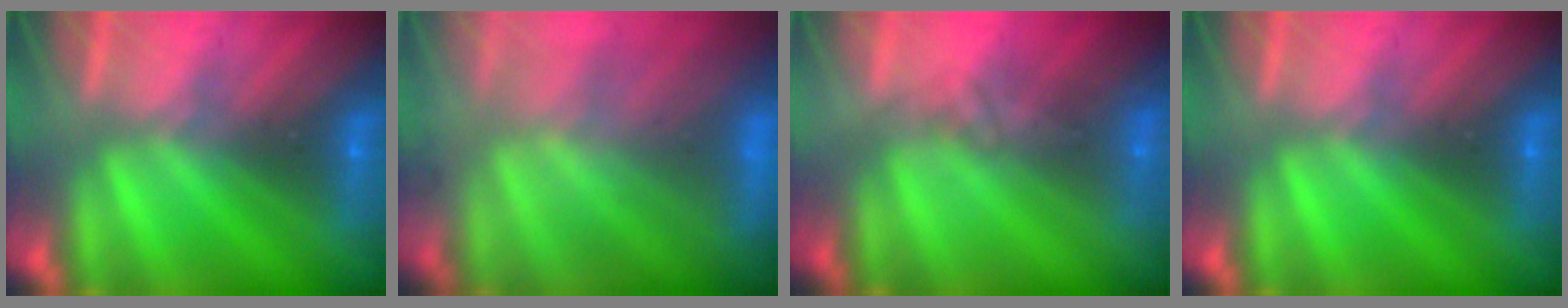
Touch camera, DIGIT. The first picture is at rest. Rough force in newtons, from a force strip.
{"total": 7.5}
{"total": 1.7}
{"total": 0.0}